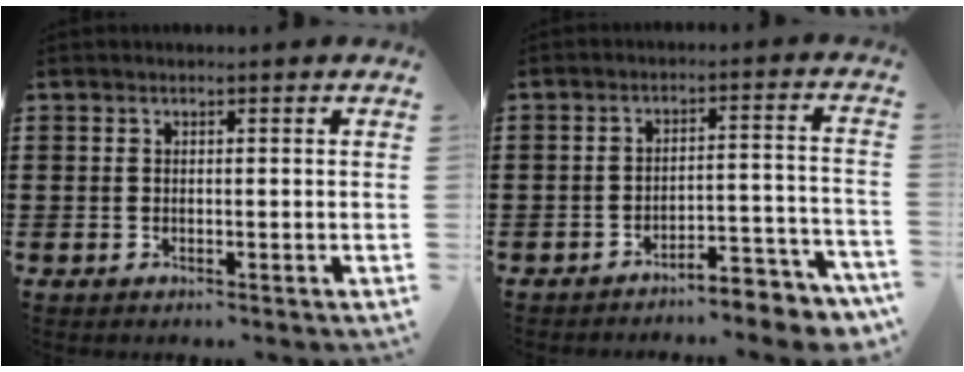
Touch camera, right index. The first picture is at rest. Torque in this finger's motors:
{"motor_torque": [1.79, 0.35, 0.20, 0.02]}